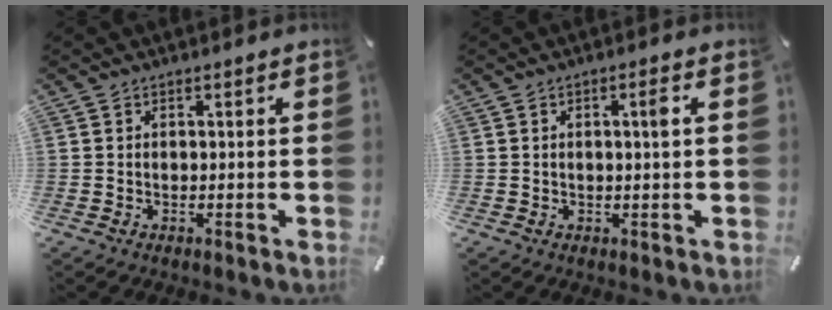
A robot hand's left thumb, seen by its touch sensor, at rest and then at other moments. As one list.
[{"total": 2.4, "force": [0.5, 0.3, 2.3], "torque": [-0.037, -0.001, 0.004]}]